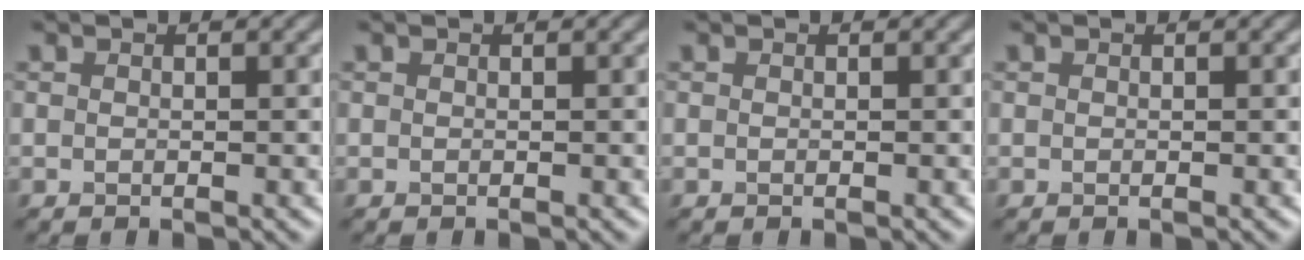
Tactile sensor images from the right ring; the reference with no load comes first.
{"total": 0.0}
{"total": 0.0}
{"total": 0.0}